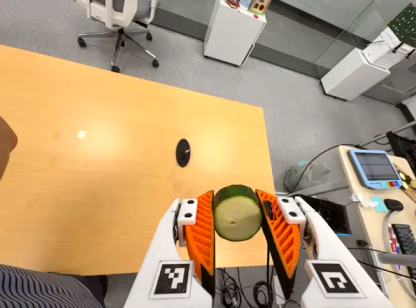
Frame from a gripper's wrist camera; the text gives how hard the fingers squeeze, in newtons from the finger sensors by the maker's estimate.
{"total": 10.0, "left": 9.5, "right": 10.4}